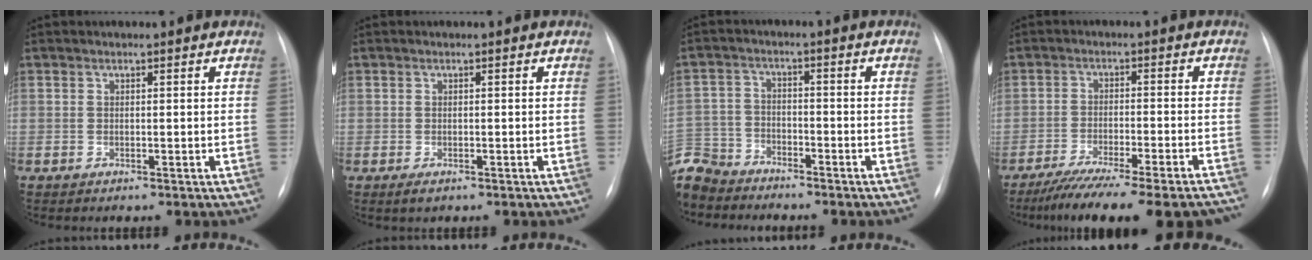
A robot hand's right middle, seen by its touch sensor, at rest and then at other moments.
{"total": 1.3, "force": [-0.7, 0.6, 0.9], "torque": [-0.015, -0.001, -0.005]}
{"total": 9.6, "force": [-8.8, 3.8, 0.9], "torque": [-0.031, 0.005, -0.170]}
{"total": 17.3, "force": [-14.9, 1.1, 8.8], "torque": [-0.100, -0.026, -0.212]}